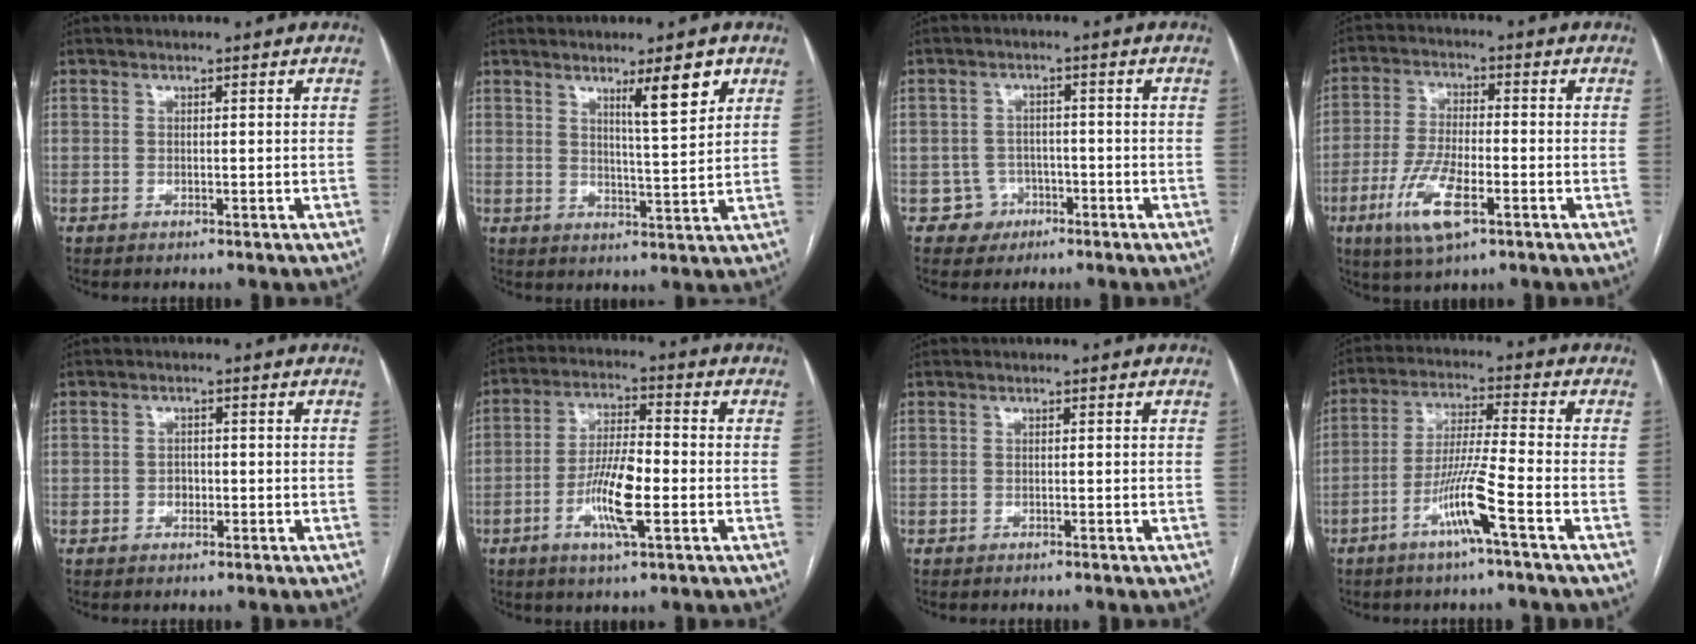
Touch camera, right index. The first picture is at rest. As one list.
[{"total": 6.5, "force": [3.9, 0.4, 5.2], "torque": [-0.079, -0.009, 0.062]}, {"total": 3.8, "force": [-1.6, 3.4, -0.4], "torque": [0.020, 0.019, -0.022]}, {"total": 9.9, "force": [-4.4, 2.8, 8.5], "torque": [-0.180, -0.013, -0.078]}, {"total": 1.4, "force": [-0.4, 1.2, 0.7], "torque": [-0.008, 0.006, -0.006]}, {"total": 9.6, "force": [-2.9, 1.6, 9.0], "torque": [-0.172, -0.001, -0.057]}, {"total": 0.0}, {"total": 9.0, "force": [-4.4, -1.0, 7.7], "torque": [-0.152, -0.006, -0.088]}]